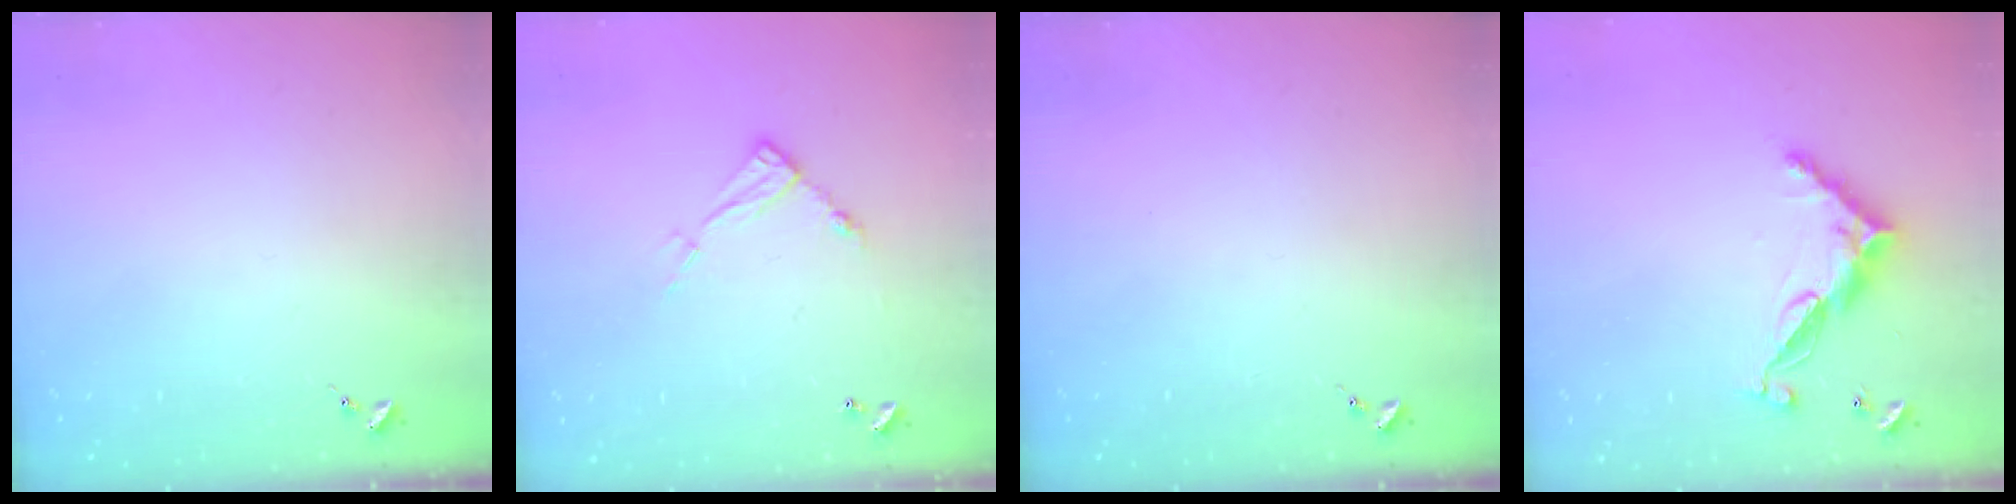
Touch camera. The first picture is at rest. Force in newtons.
{"total": 10.4, "press": 10.3, "slide": 0.7}
{"total": 0.0}
{"total": 11.3, "press": 11.3, "slide": 0.3}